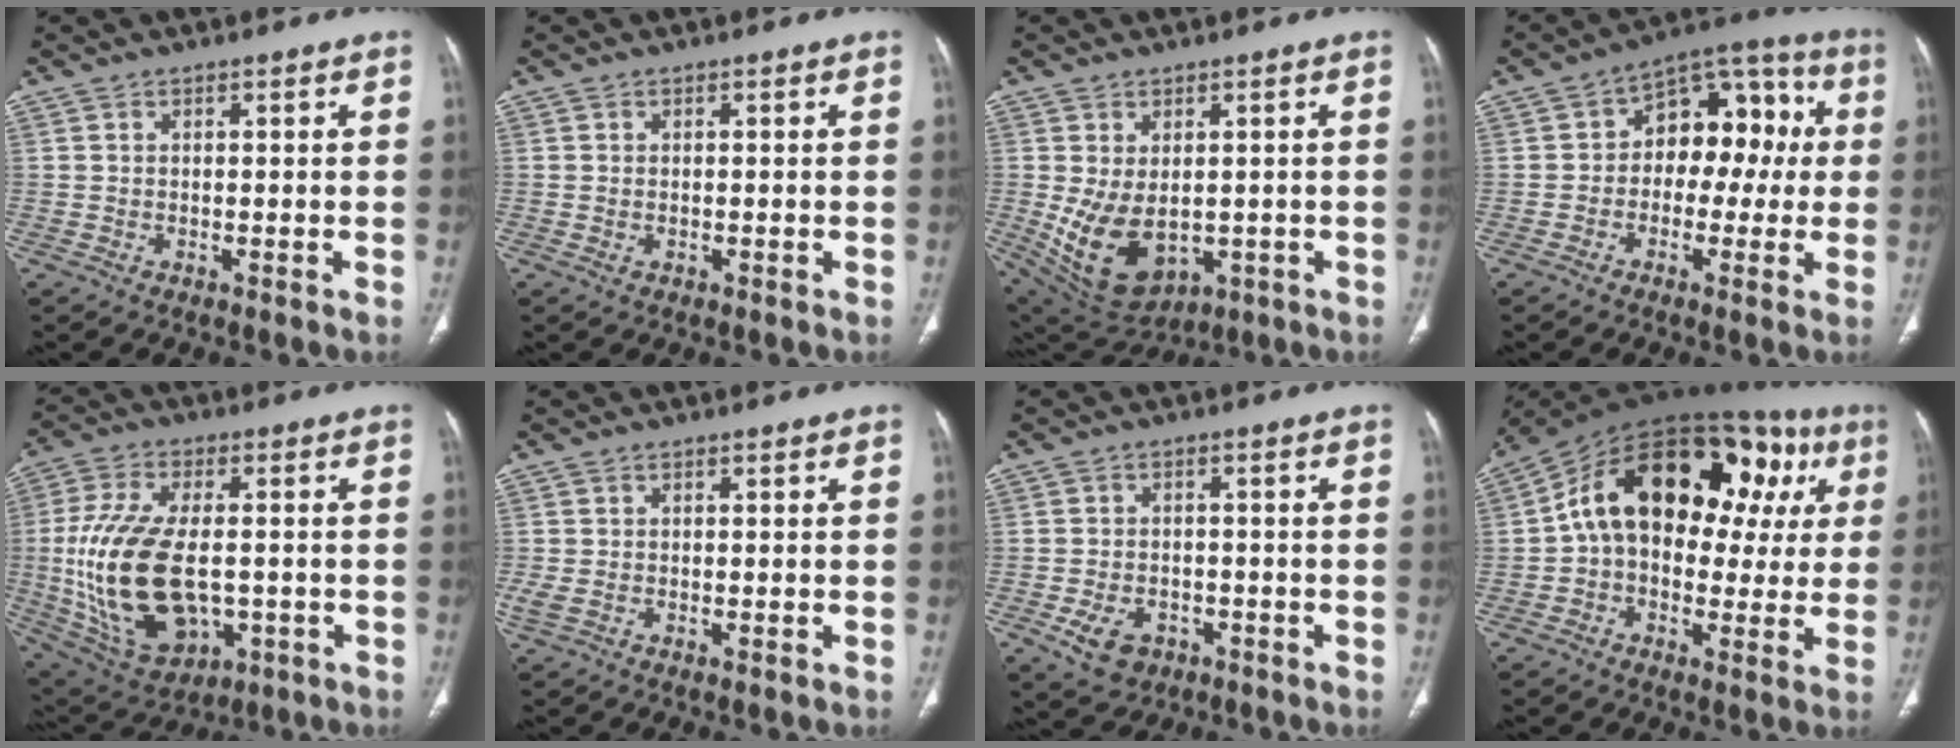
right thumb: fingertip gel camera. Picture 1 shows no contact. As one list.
[{"total": 0.6, "force": [-0.1, 0.5, 0.4], "torque": [-0.014, 0.005, 0.003]}, {"total": 12.1, "force": [-1.4, 7.8, 9.2], "torque": [-0.154, -0.009, 0.009]}, {"total": 13.1, "force": [0.5, 8.8, 9.7], "torque": [-0.081, 0.048, -0.006]}, {"total": 21.6, "force": [-2.0, 12.1, 17.8], "torque": [-0.360, -0.005, -0.011]}, {"total": 2.0, "force": [-0.2, 1.2, 1.5], "torque": [-0.051, -0.002, -0.004]}, {"total": 6.2, "force": [-2.7, 4.5, 3.3], "torque": [-0.053, 0.014, -0.035]}, {"total": 25.9, "force": [5.8, 15.7, 19.8], "torque": [-0.267, 0.061, 0.081]}]